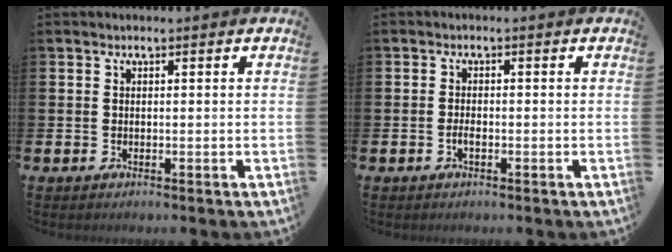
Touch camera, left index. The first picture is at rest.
{"total": 1.2, "force": [-0.6, 0.5, 0.9], "torque": [-0.026, 0.003, -0.009]}